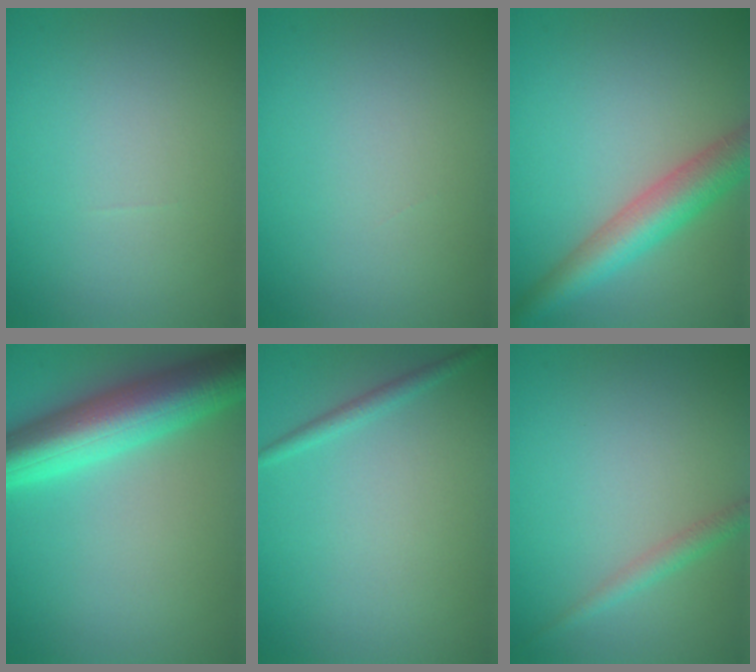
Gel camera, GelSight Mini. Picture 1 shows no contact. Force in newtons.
{"total": 0.0}
{"total": 5.4, "press": 5.4, "slide": 0.3}
{"total": 8.9, "press": 8.9, "slide": 0.2}
{"total": 1.2, "press": 1.2, "slide": 0.1}
{"total": 1.5, "press": 1.5, "slide": 0.0}